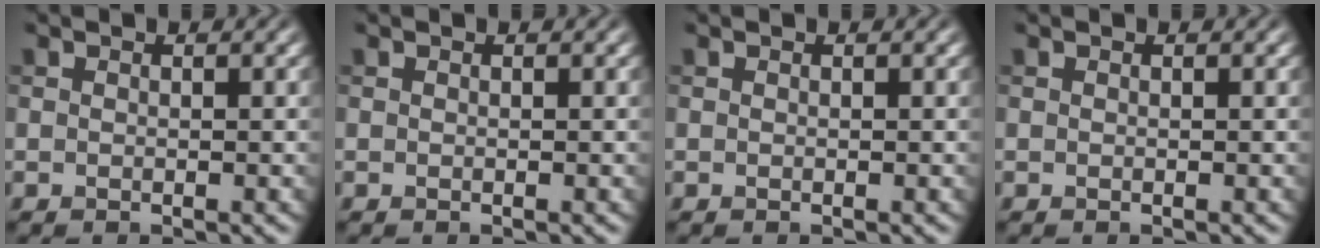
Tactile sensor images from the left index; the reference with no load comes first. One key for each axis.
{"total": 0.0}
{"total": 0.0}
{"total": 0.0}